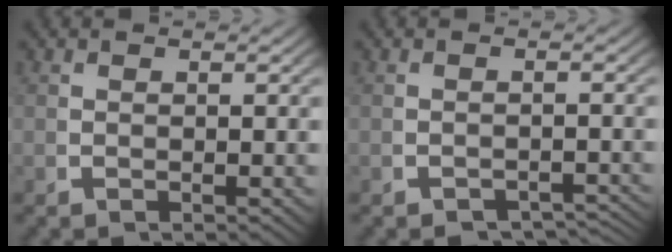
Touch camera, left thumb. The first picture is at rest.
{"total": 3.5, "force": [-3.1, 1.0, 1.1], "torque": [-0.008, -0.009, -0.043]}